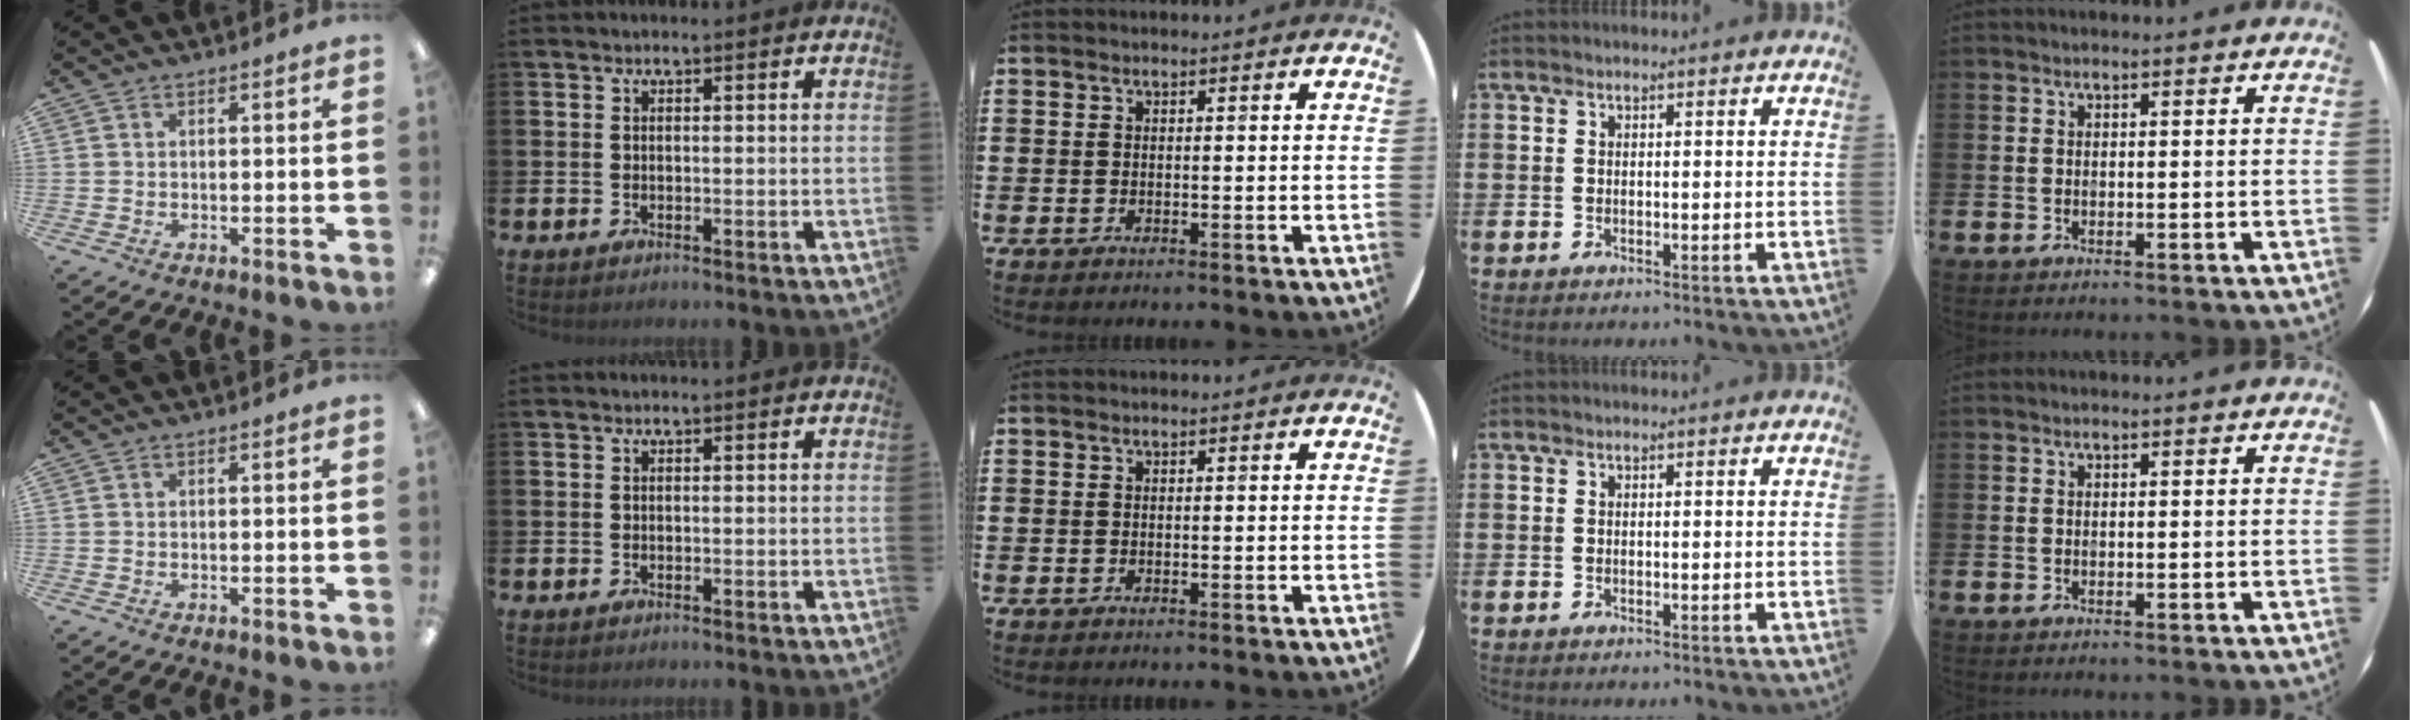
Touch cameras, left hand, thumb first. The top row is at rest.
{}